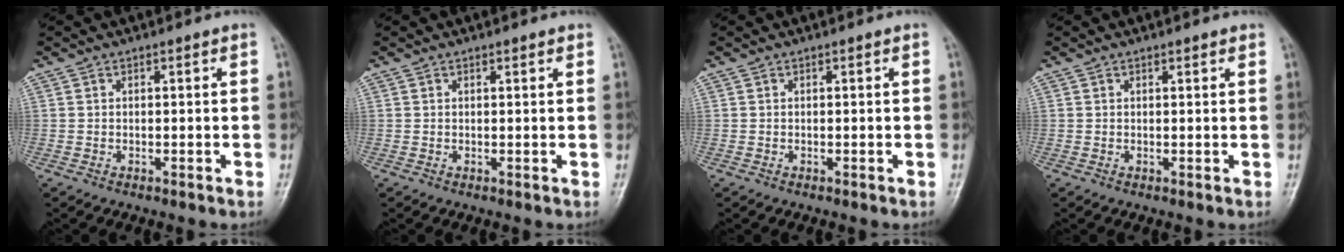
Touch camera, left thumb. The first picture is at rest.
{"total": 0.9, "force": [0.7, 0.3, 0.5], "torque": [-0.006, -0.001, 0.007]}
{"total": 0.0}
{"total": 1.1, "force": [0.9, 0.4, 0.6], "torque": [-0.006, -0.002, 0.009]}